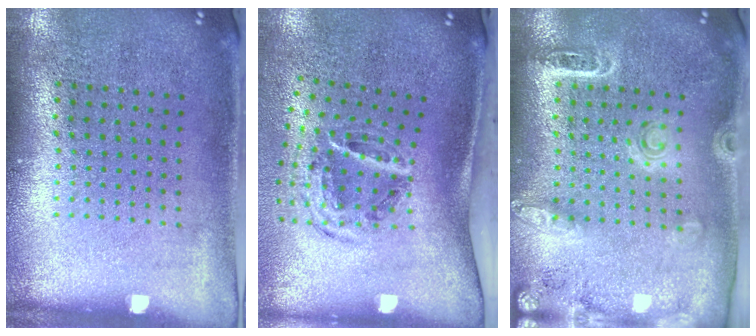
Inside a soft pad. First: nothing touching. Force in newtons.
{"total": 1.9, "press": 1.1, "slide": 1.6}
{"total": 1.8, "press": 1.7, "slide": 0.4}